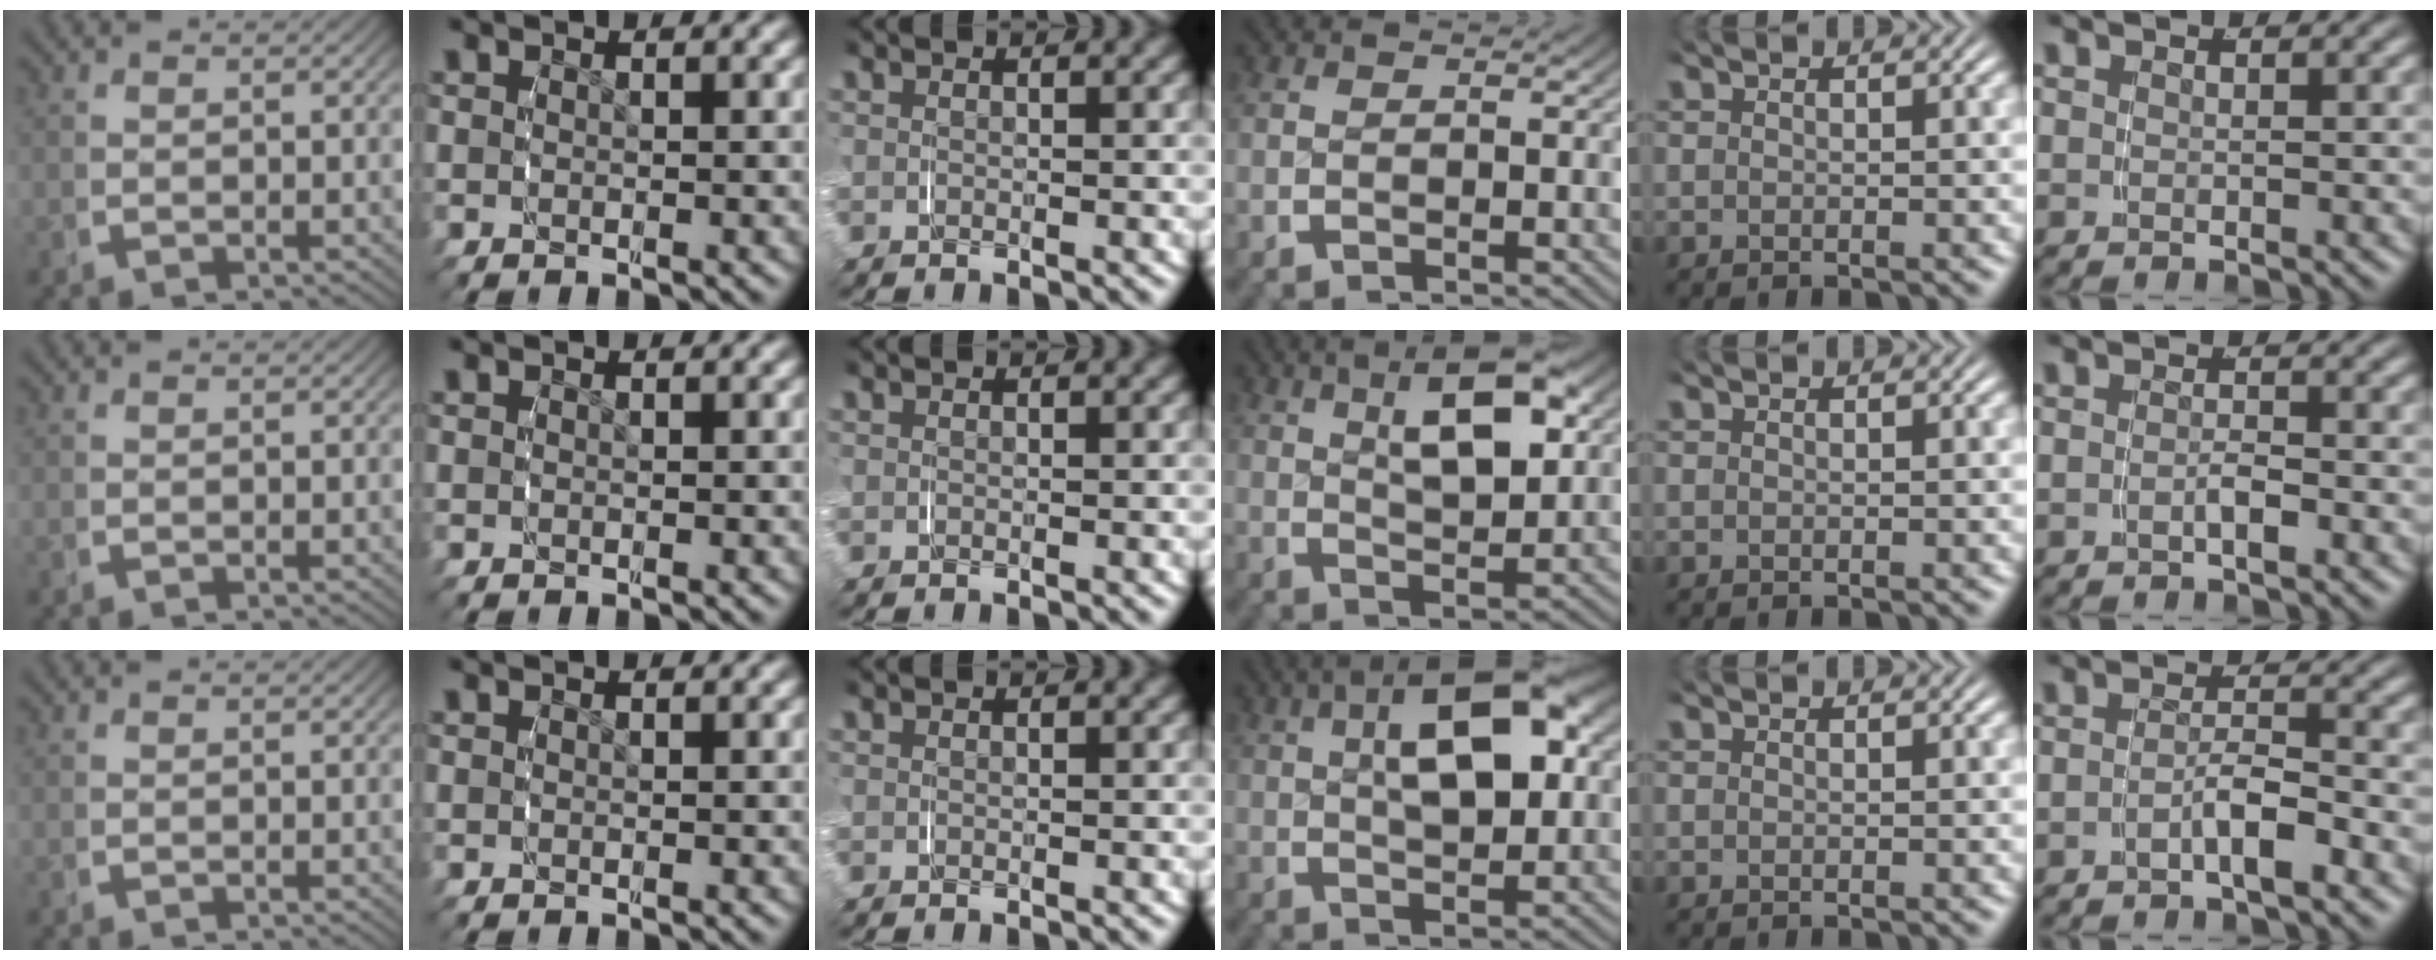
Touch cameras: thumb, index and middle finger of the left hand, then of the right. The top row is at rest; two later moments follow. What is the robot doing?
{"motion": "grasp_and_lifting", "object": "lipstick"}